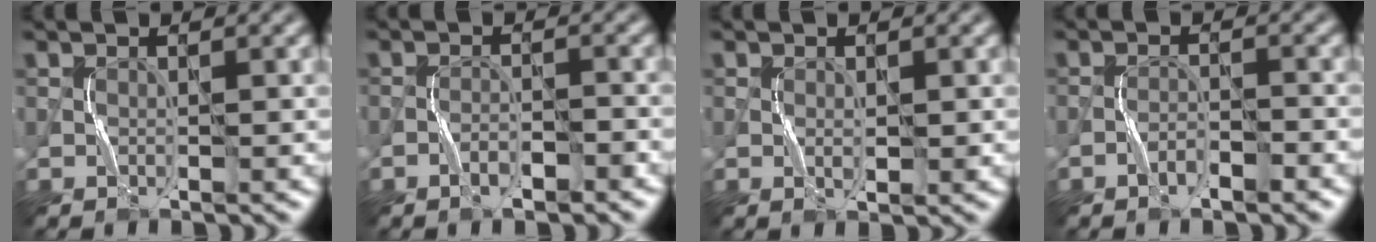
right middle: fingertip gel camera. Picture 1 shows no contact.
{"total": 2.1, "force": [-1.5, 0.5, 1.3], "torque": [-0.020, 0.007, -0.025]}
{"total": 0.9, "force": [0.1, 0.3, 0.8], "torque": [-0.016, -0.002, 0.004]}
{"total": 1.7, "force": [-1.3, 0.3, 1.1], "torque": [-0.021, 0.007, -0.022]}